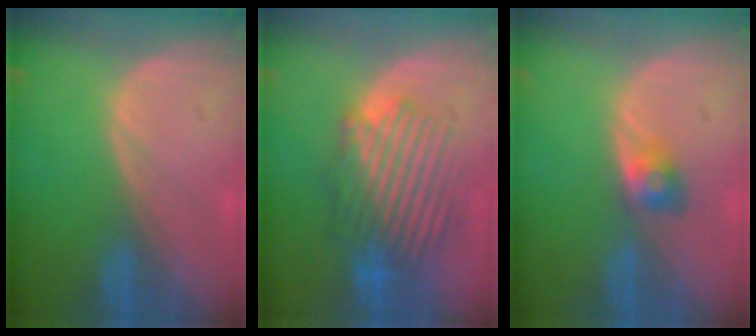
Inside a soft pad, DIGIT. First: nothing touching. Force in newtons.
{"total": 9.3, "press": 8.8, "slide": 3.0}
{"total": 2.8, "press": 2.6, "slide": 1.2}